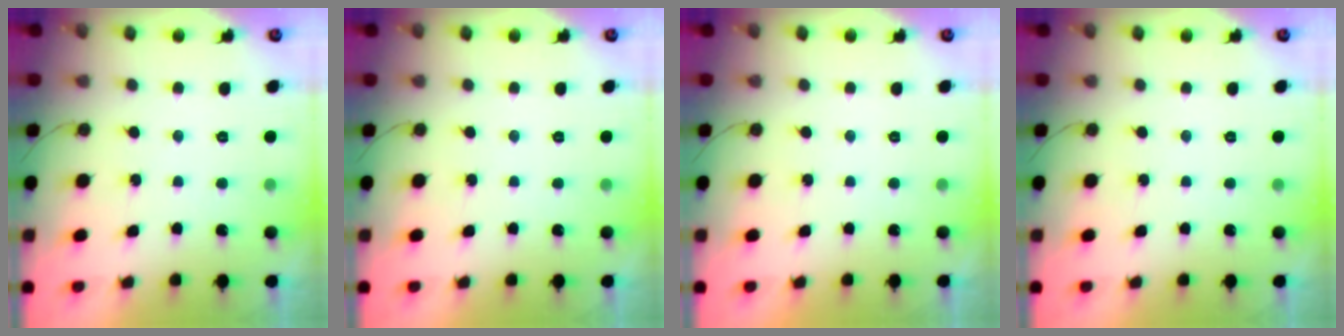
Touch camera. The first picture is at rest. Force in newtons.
{"total": 0.0}
{"total": 1.8, "press": 1.8, "slide": 0.0}
{"total": 0.0}